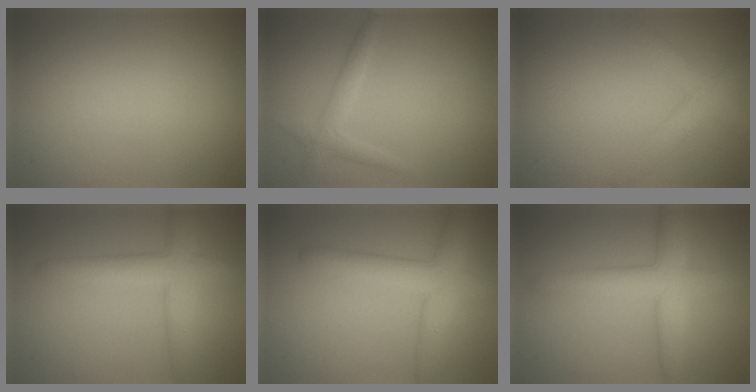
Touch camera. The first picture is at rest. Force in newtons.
{"total": 1.9, "press": 1.9, "slide": 0.2}
{"total": 3.4, "press": 3.4, "slide": 0.2}
{"total": 4.7, "press": 4.7, "slide": 0.1}
{"total": 5.2, "press": 5.2, "slide": 0.2}
{"total": 5.2, "press": 5.2, "slide": 0.2}